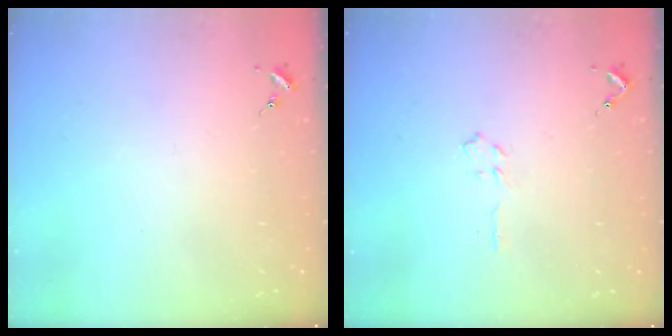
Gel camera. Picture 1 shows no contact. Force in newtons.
{"total": 3.5, "press": 3.5, "slide": 0.4}